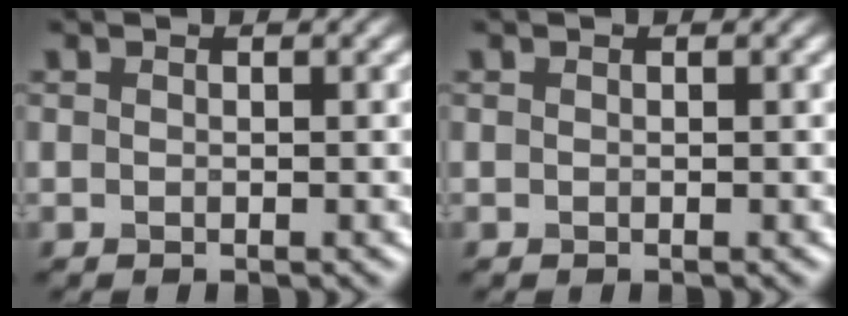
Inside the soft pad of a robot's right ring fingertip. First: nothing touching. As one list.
[{"total": 0.0}]